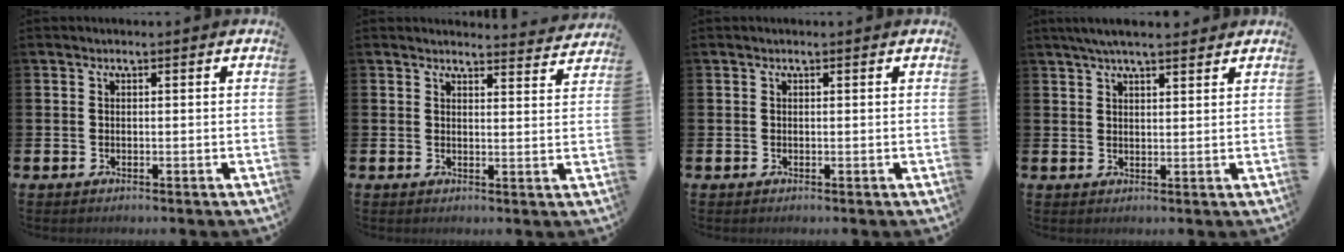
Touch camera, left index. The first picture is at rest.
{"total": 3.2, "force": [3.2, 0.1, 0.0], "torque": [0.004, -0.025, 0.055]}
{"total": 0.0}
{"total": 4.4, "force": [3.9, 0.7, 2.0], "torque": [-0.049, -0.004, 0.069]}